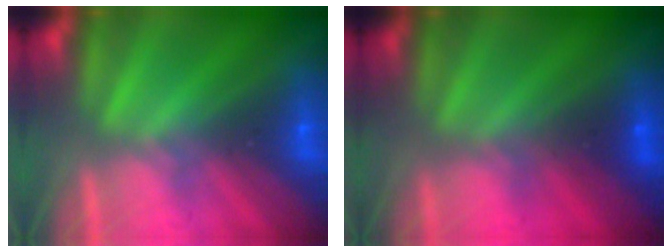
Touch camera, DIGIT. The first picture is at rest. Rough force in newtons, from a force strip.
{"total": 1.5}